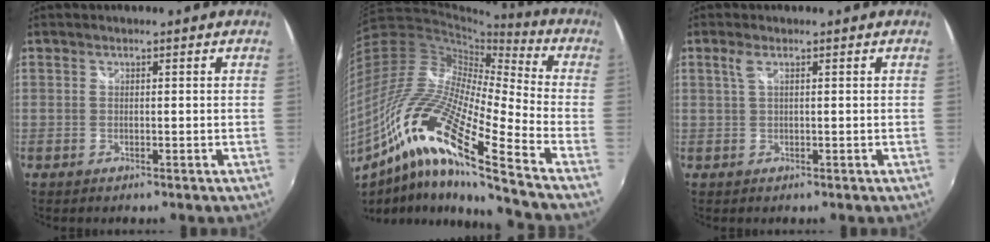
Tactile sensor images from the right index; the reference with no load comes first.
{"total": 22.5, "force": [-12.0, 2.6, 18.8], "torque": [-0.330, -0.043, -0.246]}
{"total": 1.3, "force": [0.4, 0.1, 1.2], "torque": [-0.024, 0.003, 0.006]}